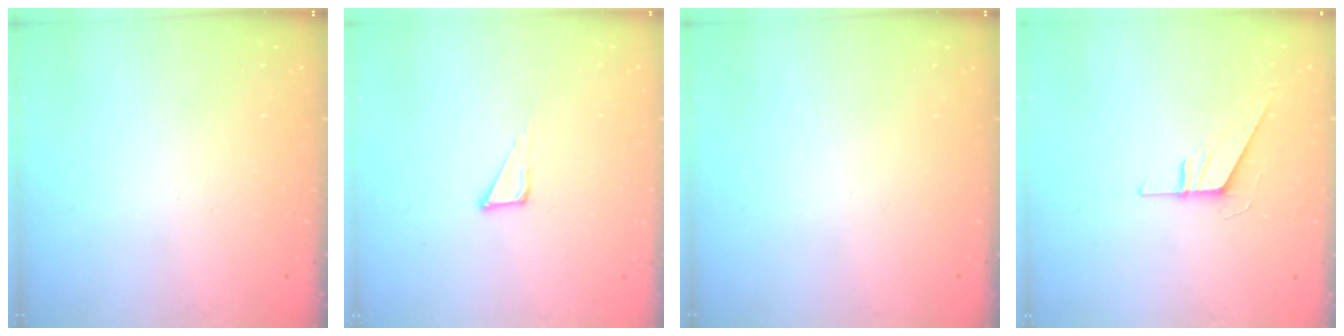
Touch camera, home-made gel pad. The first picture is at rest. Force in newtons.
{"total": 3.5, "press": 3.5, "slide": 0.2}
{"total": 0.0}
{"total": 5.9, "press": 5.9, "slide": 0.6}